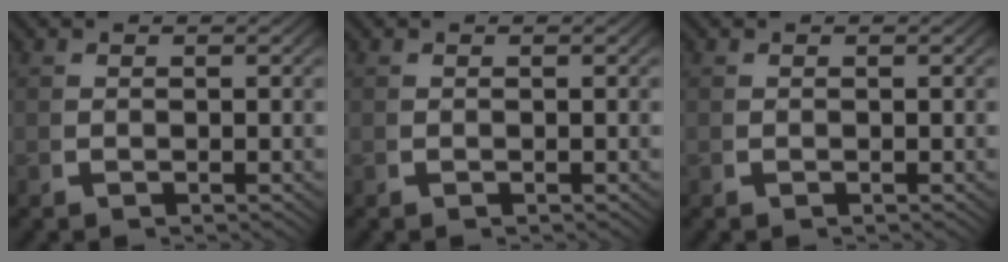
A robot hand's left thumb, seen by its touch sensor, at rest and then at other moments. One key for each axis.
{"total": 0.0}
{"total": 0.0}